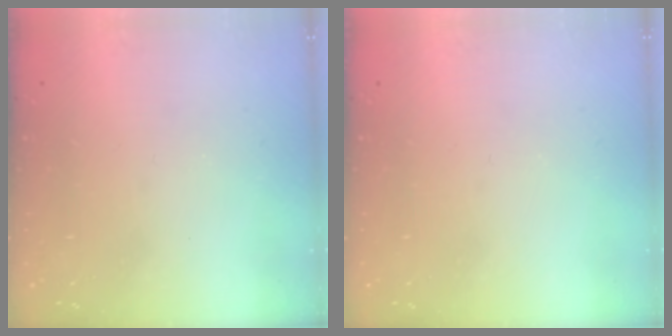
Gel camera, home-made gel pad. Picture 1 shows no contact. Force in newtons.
{"total": 0.0}